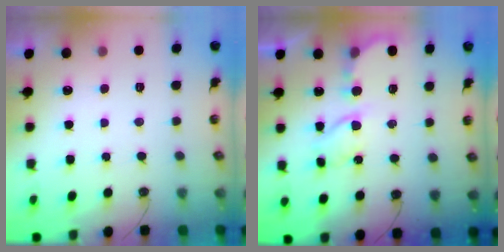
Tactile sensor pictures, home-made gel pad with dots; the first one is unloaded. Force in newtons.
{"total": 6.1, "press": 6.1, "slide": 0.3}